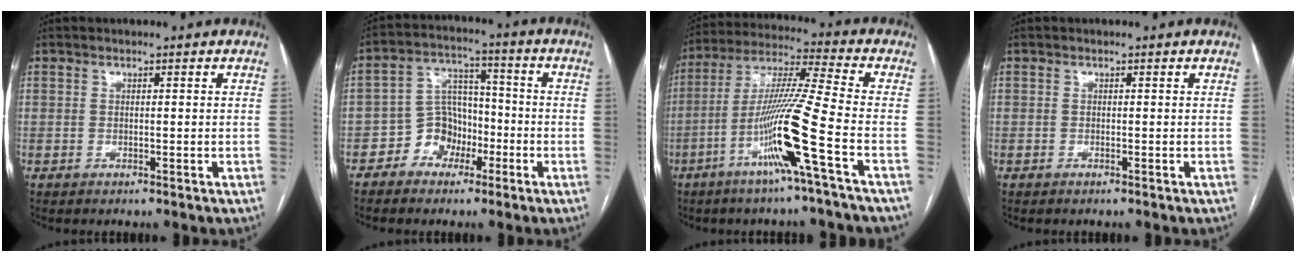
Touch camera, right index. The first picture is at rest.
{"total": 7.3, "force": [-3.5, 5.7, 2.8], "torque": [-0.054, 0.029, -0.059]}
{"total": 14.3, "force": [-5.6, -2.0, 13.1], "torque": [-0.254, -0.008, -0.109]}
{"total": 0.0}